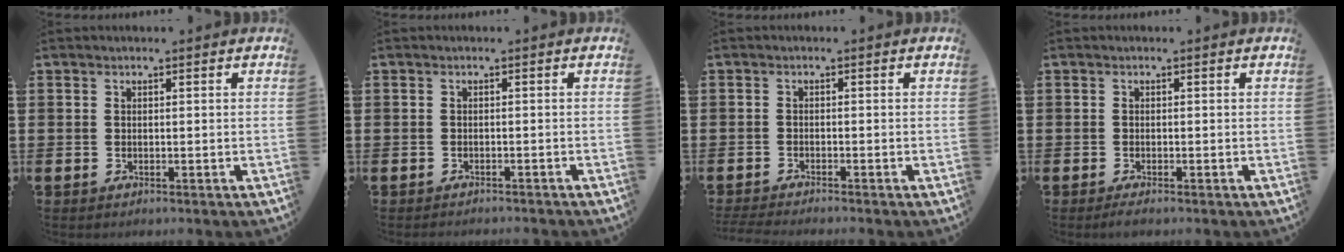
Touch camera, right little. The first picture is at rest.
{"total": 0.8, "force": [-0.8, -0.1, 0.0], "torque": [0.000, 0.000, -0.016]}
{"total": 1.2, "force": [-1.1, -0.1, 0.4], "torque": [-0.007, 0.000, -0.021]}
{"total": 0.8, "force": [-0.5, 0.1, 0.6], "torque": [-0.010, -0.002, -0.009]}